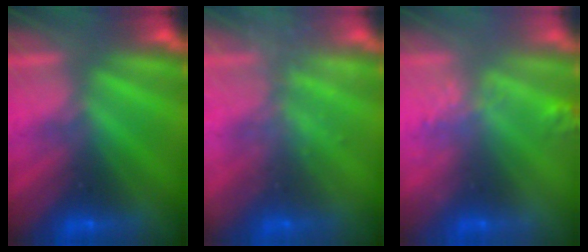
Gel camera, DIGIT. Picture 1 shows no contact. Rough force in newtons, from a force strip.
{"total": 1.5}
{"total": 2.8}